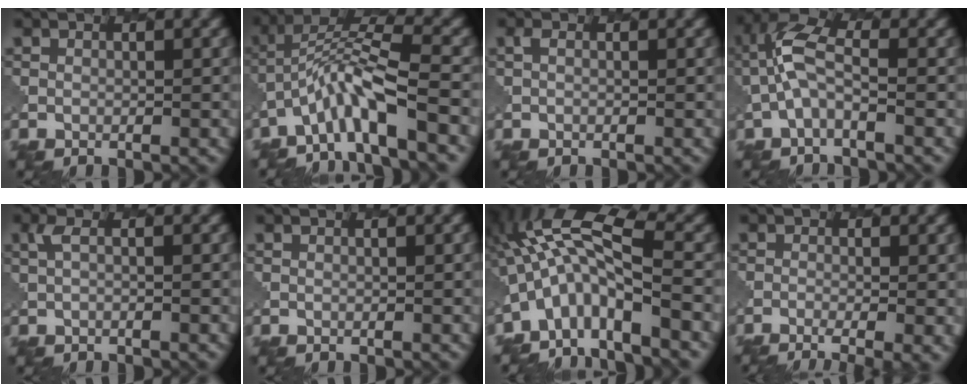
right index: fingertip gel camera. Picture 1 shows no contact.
{"total": 6.0, "force": [-3.2, 1.0, 5.0], "torque": [-0.092, 0.015, -0.065]}
{"total": 0.5, "force": [0.0, 0.1, 0.5], "torque": [-0.014, 0.001, -0.002]}
{"total": 3.6, "force": [-0.7, 1.3, 3.2], "torque": [-0.079, 0.014, -0.022]}
{"total": 1.3, "force": [0.5, 0.3, 1.2], "torque": [-0.027, -0.002, 0.010]}
{"total": 0.8, "force": [0.4, 0.2, 0.6], "torque": [-0.005, -0.001, 0.003]}
{"total": 9.8, "force": [-2.6, 2.9, 8.9], "torque": [-0.163, 0.016, -0.044]}
{"total": 5.4, "force": [-2.3, 1.8, 4.5], "torque": [-0.056, 0.001, -0.026]}